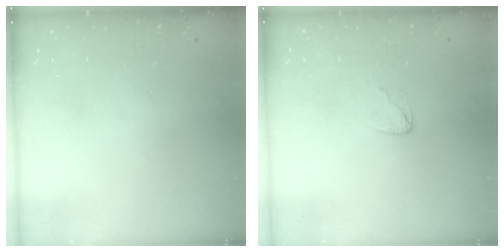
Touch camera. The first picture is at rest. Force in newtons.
{"total": 3.6, "press": 3.6, "slide": 0.3}